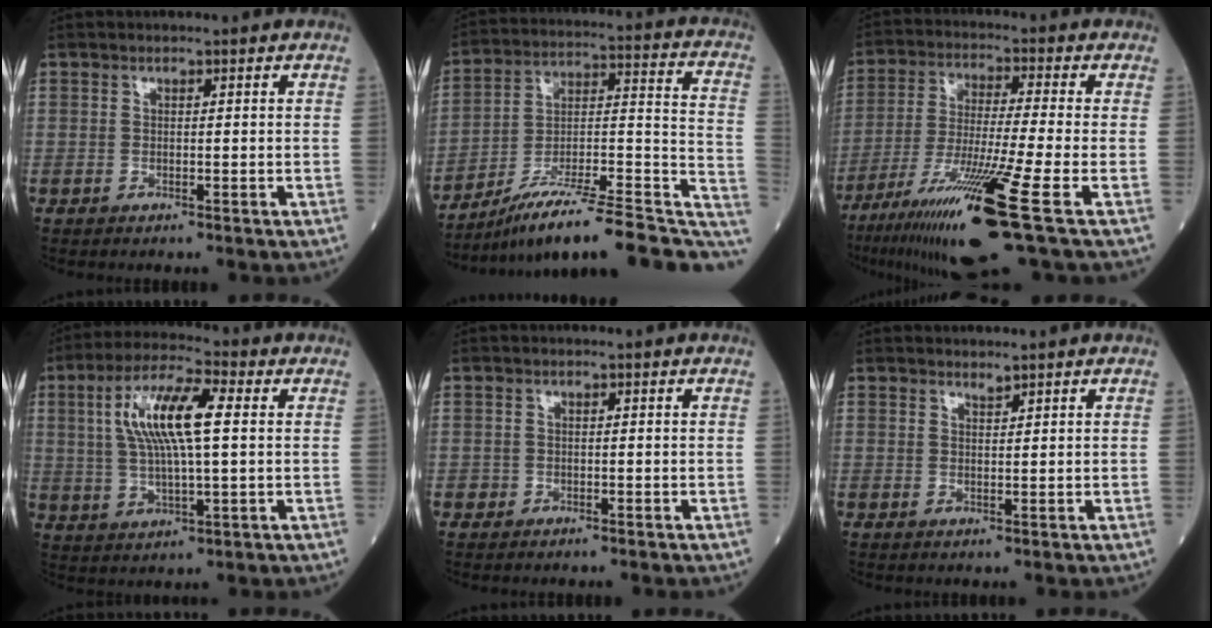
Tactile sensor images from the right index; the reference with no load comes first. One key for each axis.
{"total": 21.3, "fx": -15.8, "fy": 3.1, "fz": 14.0, "tx": -0.165, "ty": 0.036, "tz": -0.252}
{"total": 16.2, "fx": -8.5, "fy": -1.0, "fz": 13.8, "tx": -0.252, "ty": -0.046, "tz": -0.153}
{"total": 11.7, "fx": 2.4, "fy": 2.3, "fz": 11.2, "tx": -0.225, "ty": 0.017, "tz": 0.044}
{"total": 0.7, "fx": -0.4, "fy": 0.5, "fz": 0.0, "tx": -0.003, "ty": 0.005, "tz": -0.010}
{"total": 0.8, "fx": 0.7, "fy": -0.1, "fz": 0.2, "tx": -0.008, "ty": -0.006, "tz": 0.014}